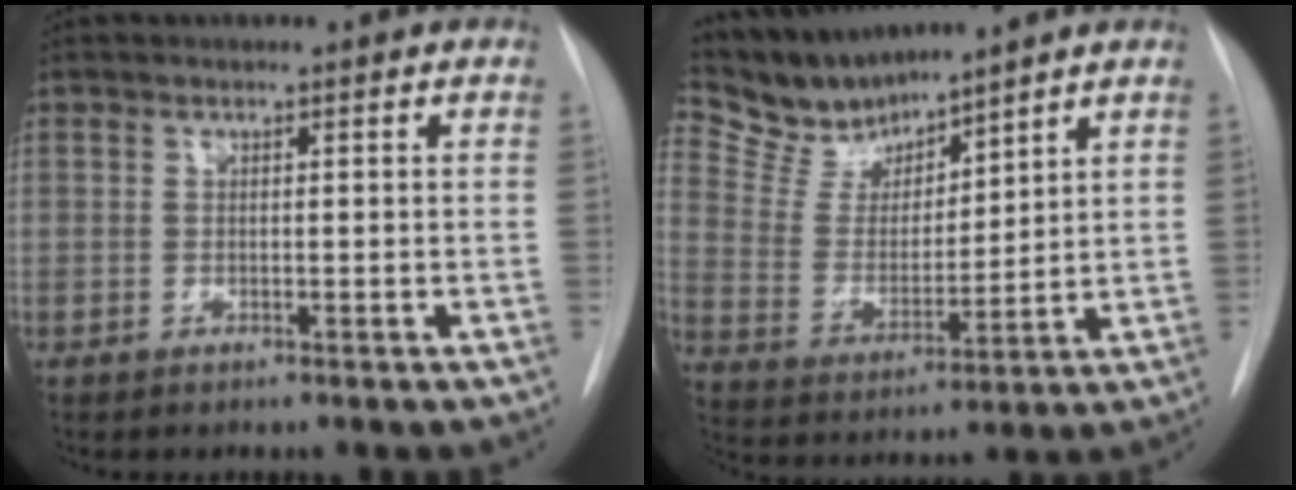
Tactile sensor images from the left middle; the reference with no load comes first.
{"total": 10.0, "force": [9.6, 1.9, 1.8], "torque": [-0.050, 0.009, 0.202]}